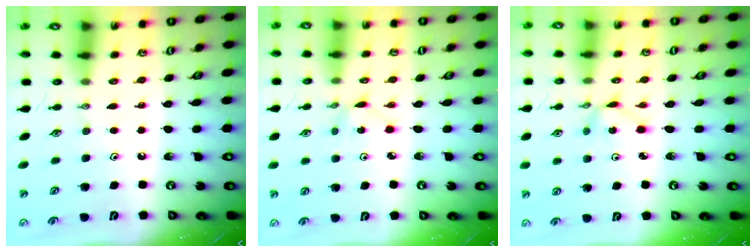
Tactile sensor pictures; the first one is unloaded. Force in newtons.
{"total": 1.2, "press": 1.2, "slide": 0.1}
{"total": 1.6, "press": 1.6, "slide": 0.2}